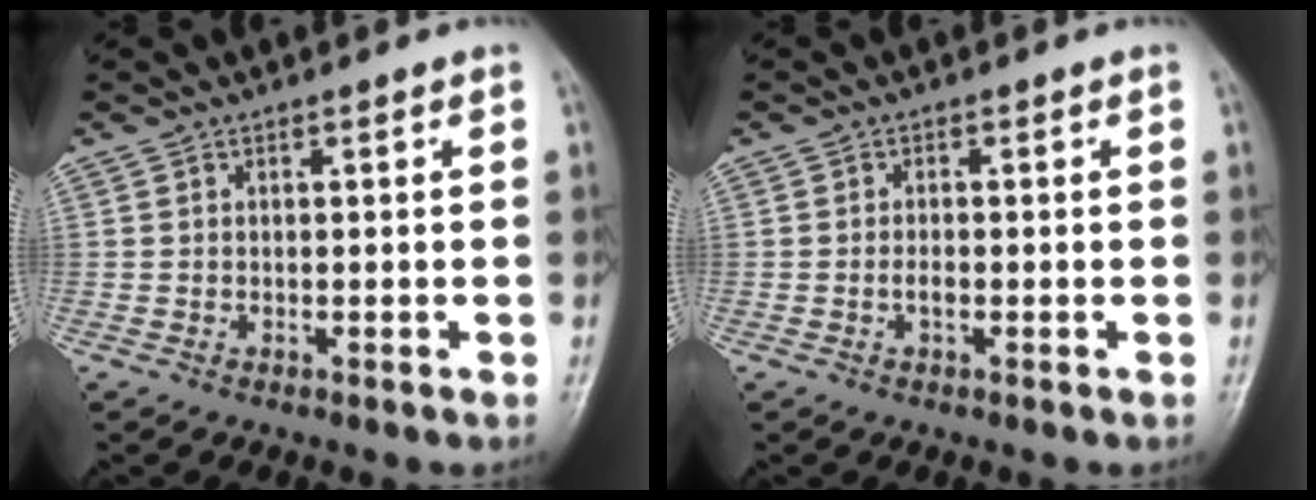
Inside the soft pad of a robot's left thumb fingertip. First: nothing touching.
{"total": 1.5, "force": [-0.4, 0.8, 1.2], "torque": [-0.021, 0.001, -0.010]}